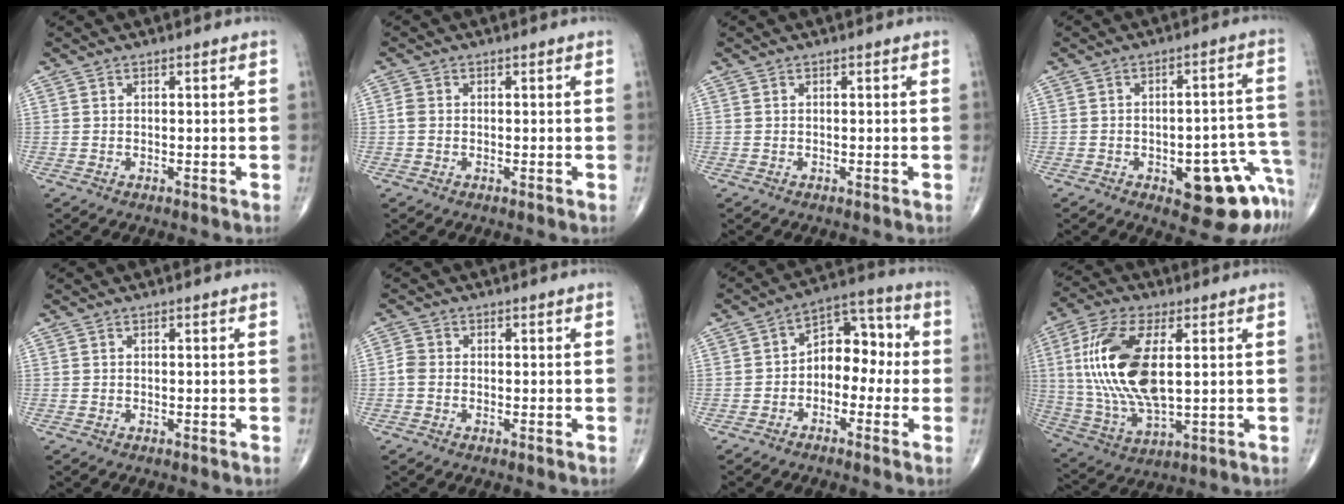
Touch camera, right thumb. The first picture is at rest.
{"total": 1.4, "force": [-0.1, 1.1, 0.8], "torque": [-0.016, 0.001, -0.004]}
{"total": 0.0}
{"total": 13.5, "force": [-6.4, 5.4, 10.6], "torque": [-0.078, 0.056, -0.069]}
{"total": 0.0}
{"total": 2.0, "force": [-0.5, 1.6, 1.1], "torque": [-0.021, 0.003, -0.016]}
{"total": 9.6, "force": [-1.1, 6.6, 6.9], "torque": [-0.064, 0.045, -0.035]}
{"total": 18.9, "force": [3.0, 8.5, 16.7], "torque": [-0.354, -0.010, 0.061]}